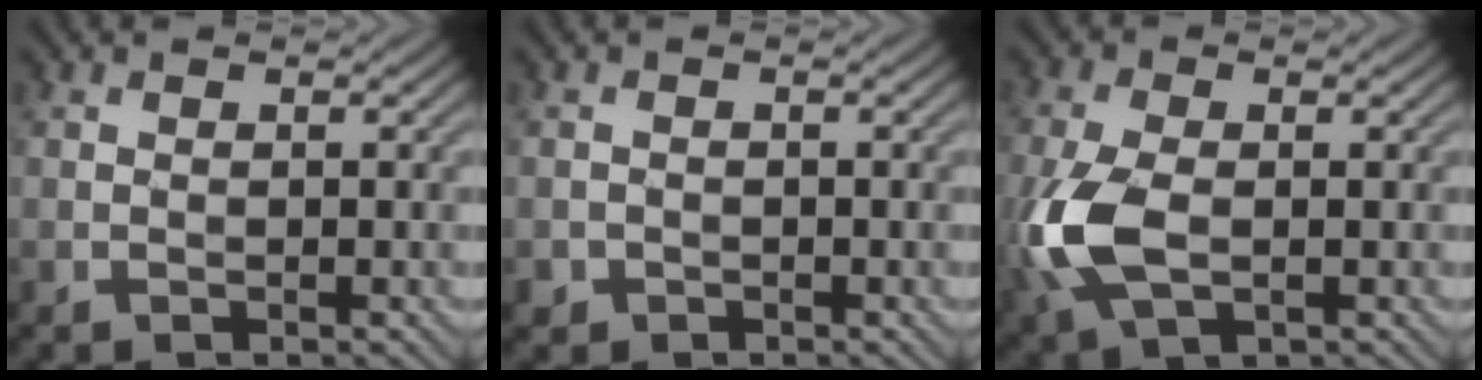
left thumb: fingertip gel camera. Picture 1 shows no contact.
{"total": 1.1, "force": [-0.7, 0.8, 0.0], "torque": [0.001, -0.003, -0.015]}
{"total": 8.1, "force": [-1.4, 4.5, 6.6], "torque": [-0.177, -0.009, -0.029]}